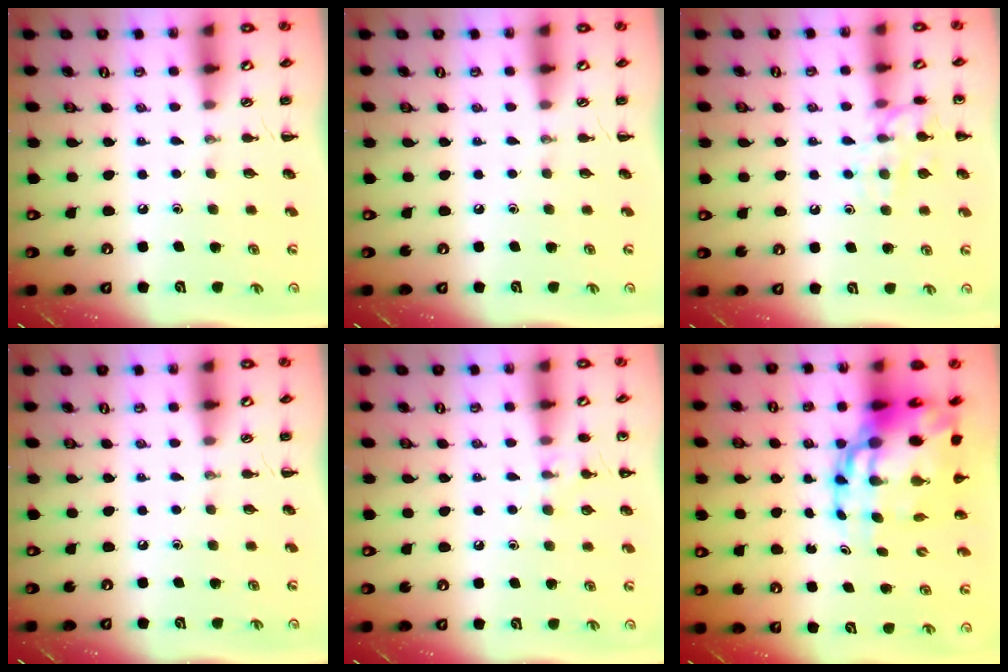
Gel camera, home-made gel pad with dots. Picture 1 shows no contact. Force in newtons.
{"total": 0.0}
{"total": 11.6, "press": 11.6, "slide": 0.4}
{"total": 0.0}
{"total": 7.8, "press": 7.4, "slide": 2.3}
{"total": 18.9, "press": 18.1, "slide": 5.4}